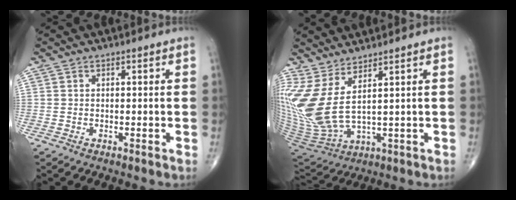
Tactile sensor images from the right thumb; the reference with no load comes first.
{"total": 13.0, "force": [4.1, 3.7, 11.8], "torque": [-0.288, -0.040, 0.101]}